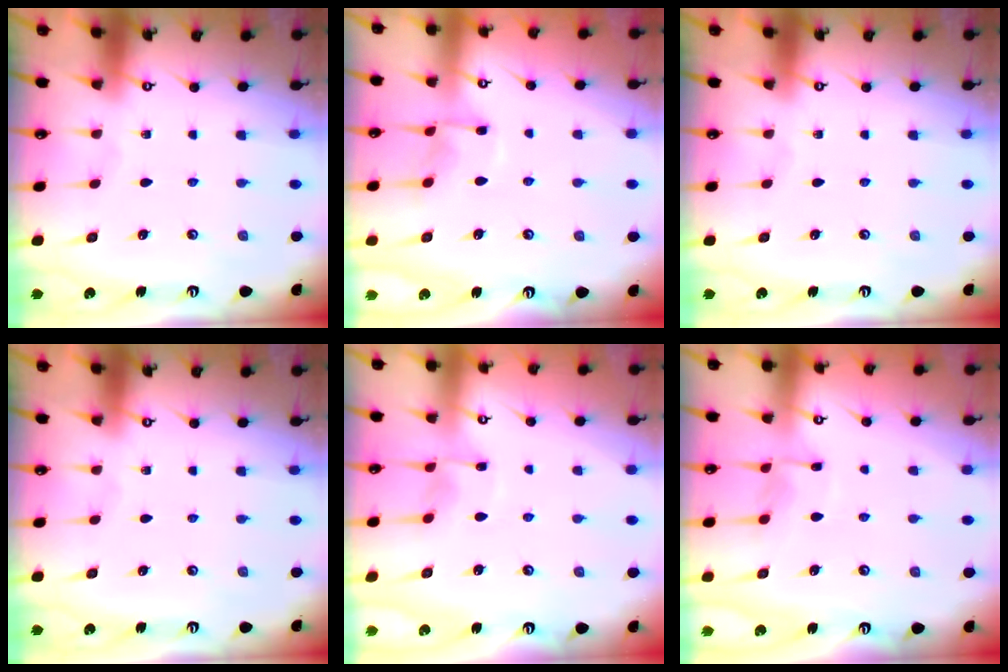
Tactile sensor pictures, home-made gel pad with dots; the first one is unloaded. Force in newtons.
{"total": 7.3, "press": 7.2, "slide": 0.6}
{"total": 0.0}
{"total": 0.0}
{"total": 5.3, "press": 5.2, "slide": 0.7}
{"total": 6.1, "press": 6.0, "slide": 0.7}